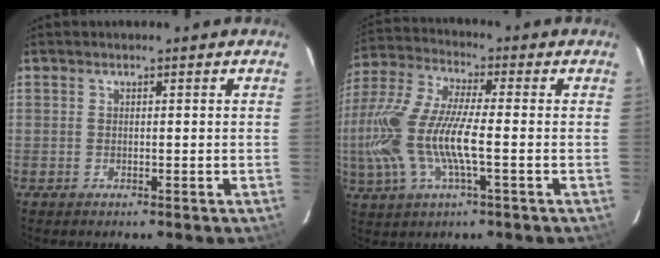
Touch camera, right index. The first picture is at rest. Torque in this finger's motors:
{"motor_torque": [1.66, -0.48, 1.05, 0.21]}